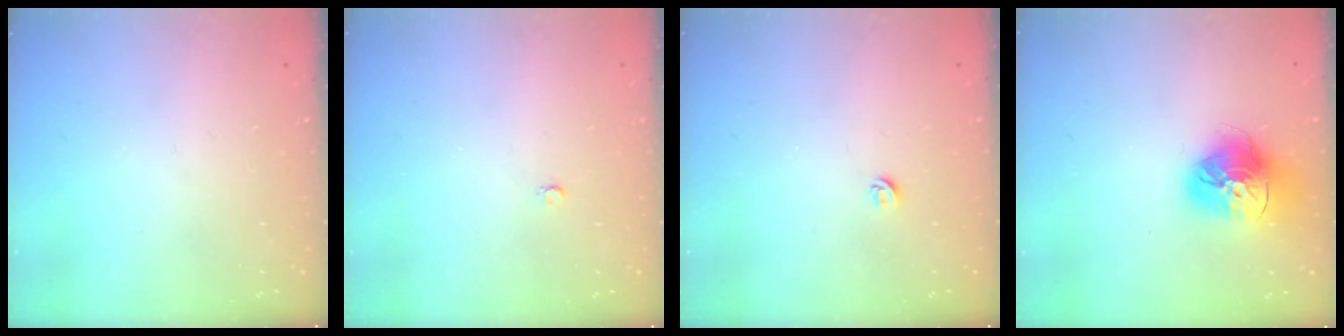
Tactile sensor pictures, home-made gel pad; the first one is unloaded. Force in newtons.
{"total": 2.0, "press": 2.0, "slide": 0.2}
{"total": 3.7, "press": 3.7, "slide": 0.5}
{"total": 17.3, "press": 17.2, "slide": 1.8}